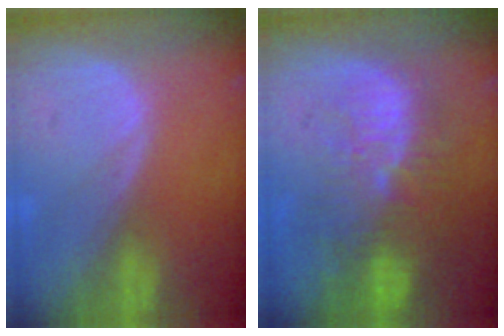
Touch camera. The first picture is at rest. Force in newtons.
{"total": 11.3, "press": 9.9, "slide": 5.4}